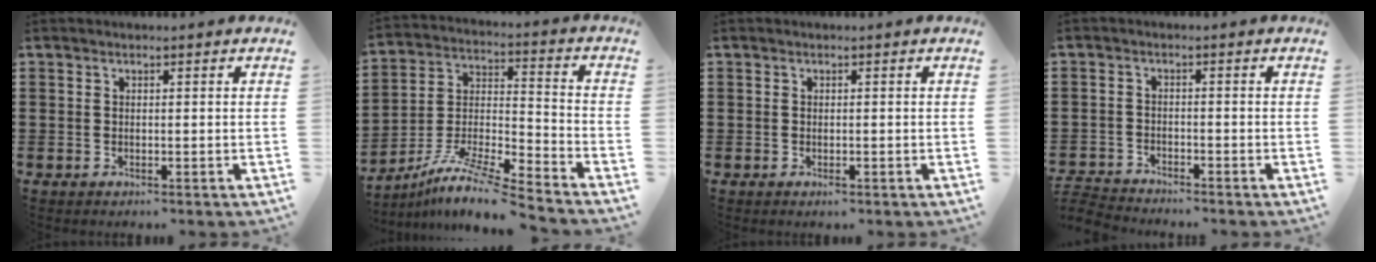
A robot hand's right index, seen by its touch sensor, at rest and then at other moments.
{"total": 9.9, "force": [-8.6, 0.4, 4.9], "torque": [-0.097, -0.001, -0.175]}
{"total": 0.7, "force": [-0.3, 0.2, 0.6], "torque": [-0.012, -0.006, -0.005]}
{"total": 3.1, "force": [-3.1, 0.1, 0.0], "torque": [-0.014, -0.006, -0.069]}